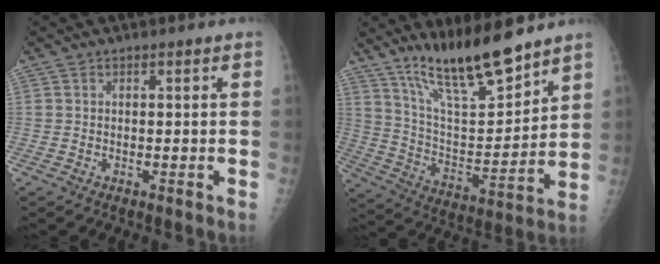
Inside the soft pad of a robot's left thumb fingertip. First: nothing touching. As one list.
[{"total": 17.0, "force": [13.3, 3.7, 9.9], "torque": [-0.140, -0.088, 0.244]}]